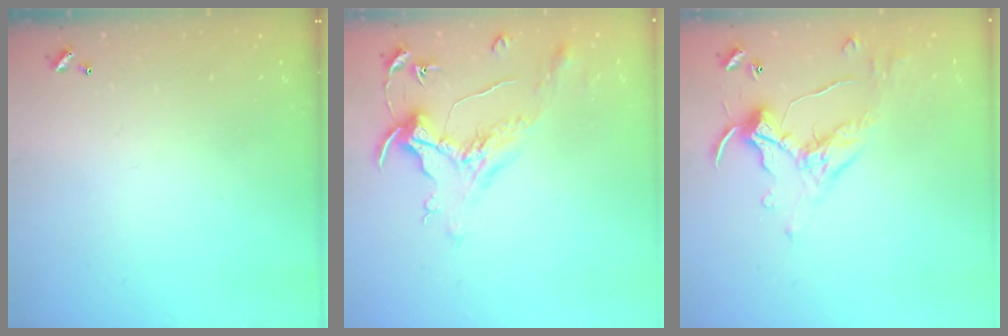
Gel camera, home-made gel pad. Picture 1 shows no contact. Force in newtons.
{"total": 1.6, "press": 1.4, "slide": 0.7}
{"total": 1.1, "press": 1.1, "slide": 0.1}